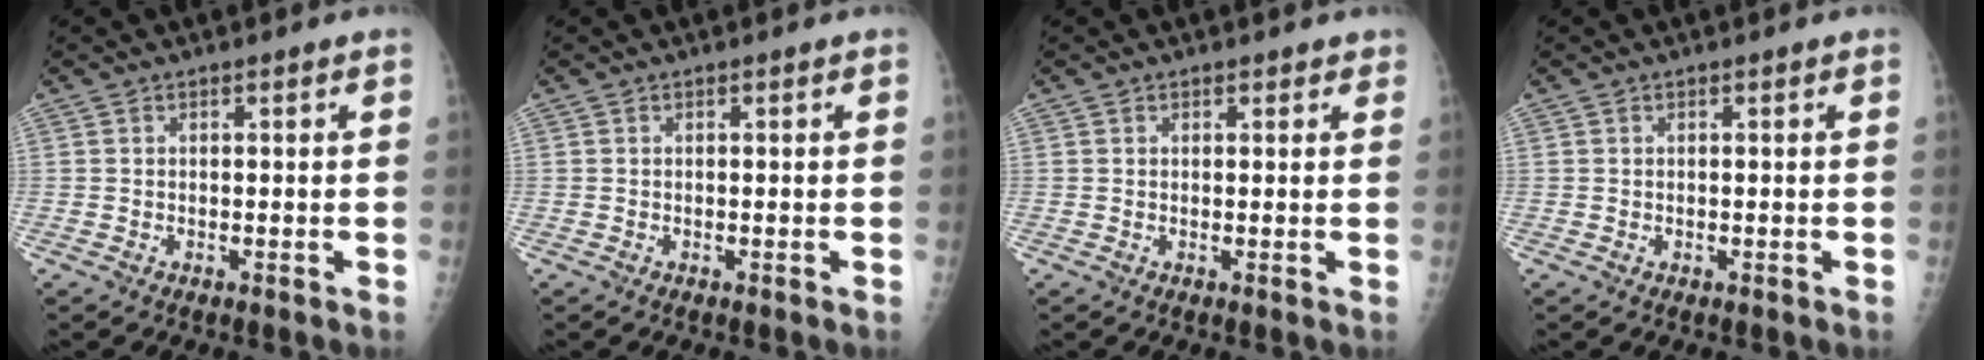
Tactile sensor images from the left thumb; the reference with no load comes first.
{"total": 0.0}
{"total": 1.3, "force": [0.9, 0.9, 0.1], "torque": [0.018, -0.005, 0.007]}
{"total": 0.0}